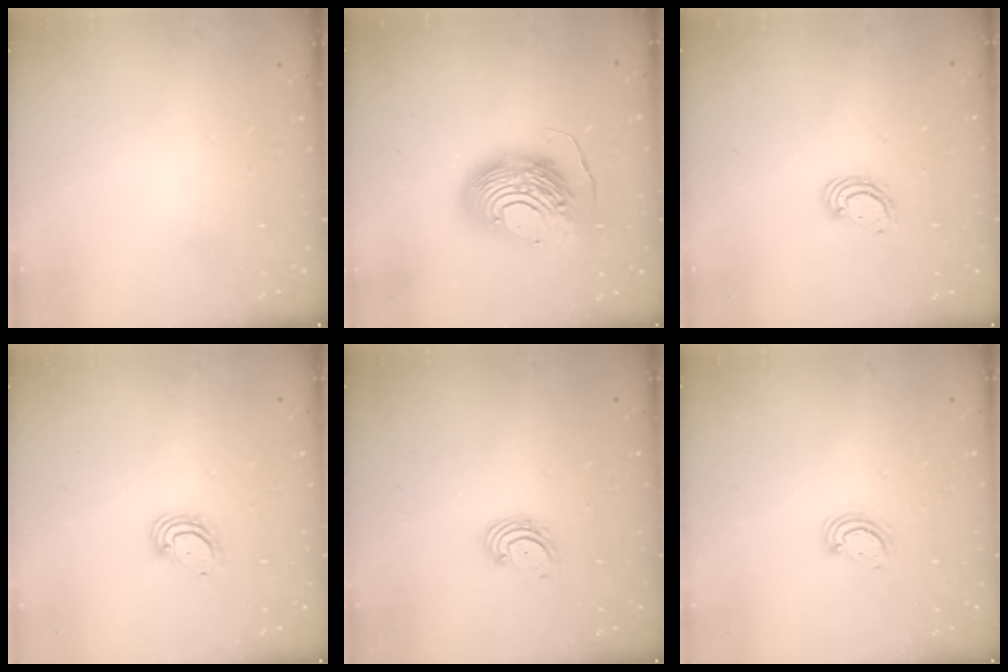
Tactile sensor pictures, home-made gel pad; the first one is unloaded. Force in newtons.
{"total": 15.4, "press": 15.3, "slide": 1.5}
{"total": 3.8, "press": 3.8, "slide": 0.1}
{"total": 4.3, "press": 4.3, "slide": 0.2}
{"total": 1.8, "press": 1.7, "slide": 0.7}
{"total": 2.6, "press": 2.6, "slide": 0.3}